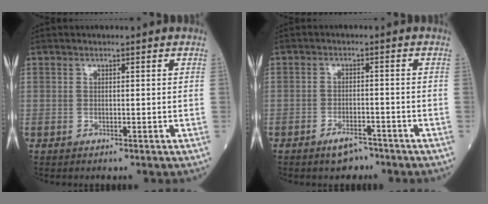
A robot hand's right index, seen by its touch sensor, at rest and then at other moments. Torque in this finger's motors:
{"motor_torque": [0.16, -0.18, 0.17, 0.03]}